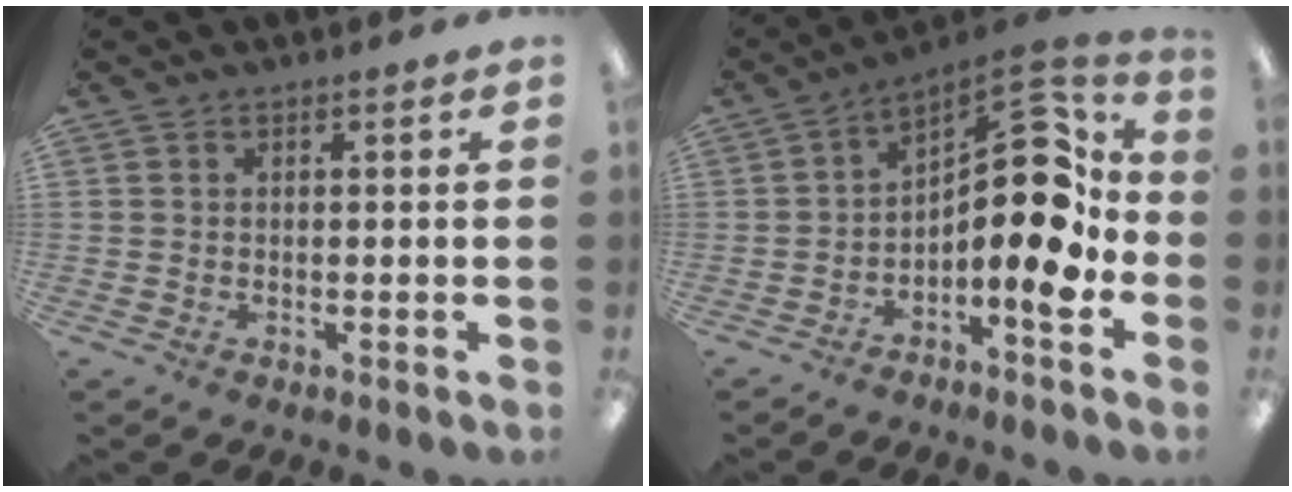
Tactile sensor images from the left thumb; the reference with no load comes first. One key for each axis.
{"total": 14.1, "fx": 0.3, "fy": 6.5, "fz": 12.5, "tx": -0.156, "ty": -0.018, "tz": 0.003}